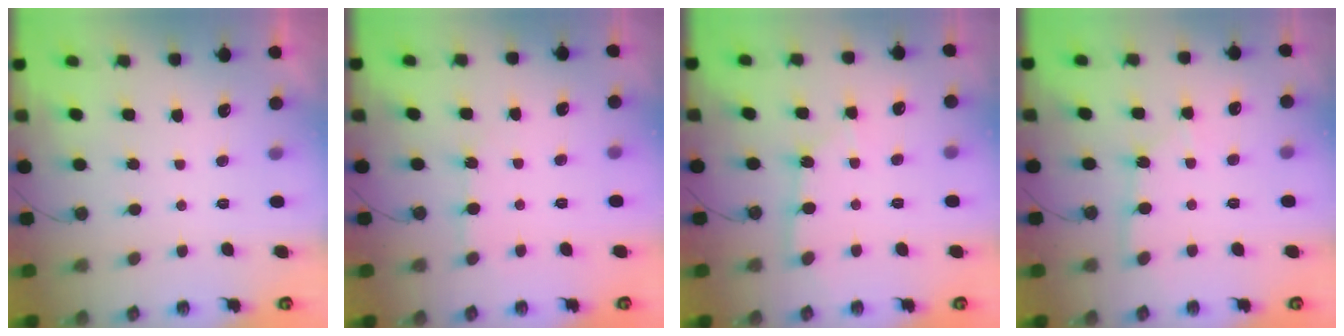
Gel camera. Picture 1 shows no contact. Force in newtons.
{"total": 4.9, "press": 4.9, "slide": 0.7}
{"total": 4.1, "press": 4.0, "slide": 0.4}
{"total": 3.3, "press": 3.3, "slide": 0.4}